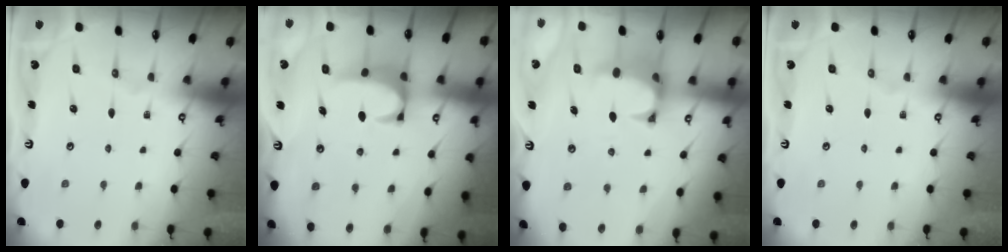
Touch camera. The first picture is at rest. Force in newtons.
{"total": 3.8, "press": 3.7, "slide": 0.7}
{"total": 1.2, "press": 0.6, "slide": 1.1}
{"total": 0.0}